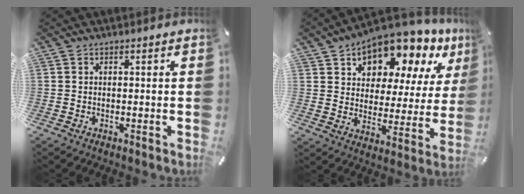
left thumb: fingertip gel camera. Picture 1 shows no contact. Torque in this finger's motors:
{"motor_torque": [2.84, 2.17, 1.51, -1.26, 0.18]}